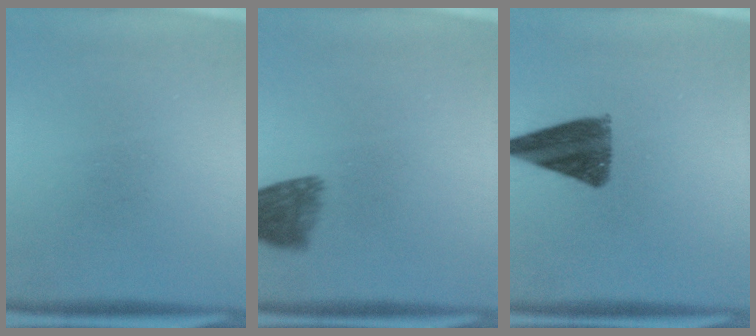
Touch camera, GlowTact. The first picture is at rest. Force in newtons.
{"total": 5.8}
{"total": 10.3}